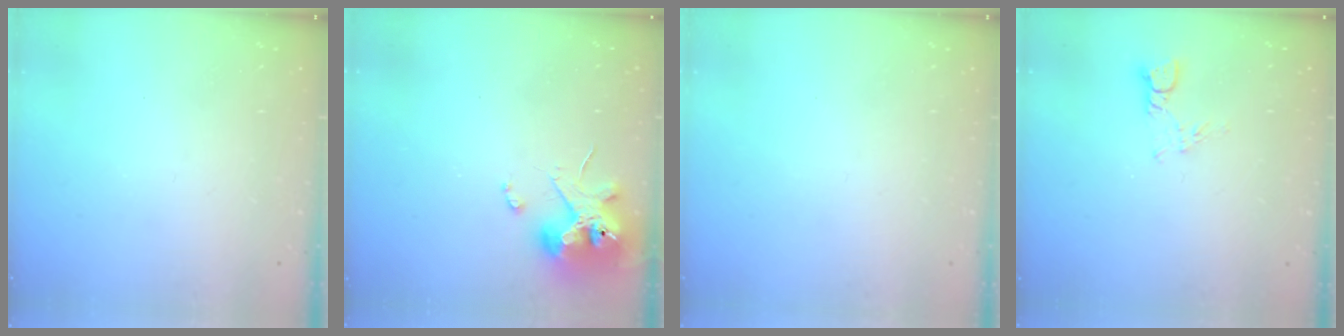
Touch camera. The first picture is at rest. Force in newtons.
{"total": 12.1, "press": 12.0, "slide": 1.7}
{"total": 0.0}
{"total": 3.6, "press": 3.6, "slide": 0.3}